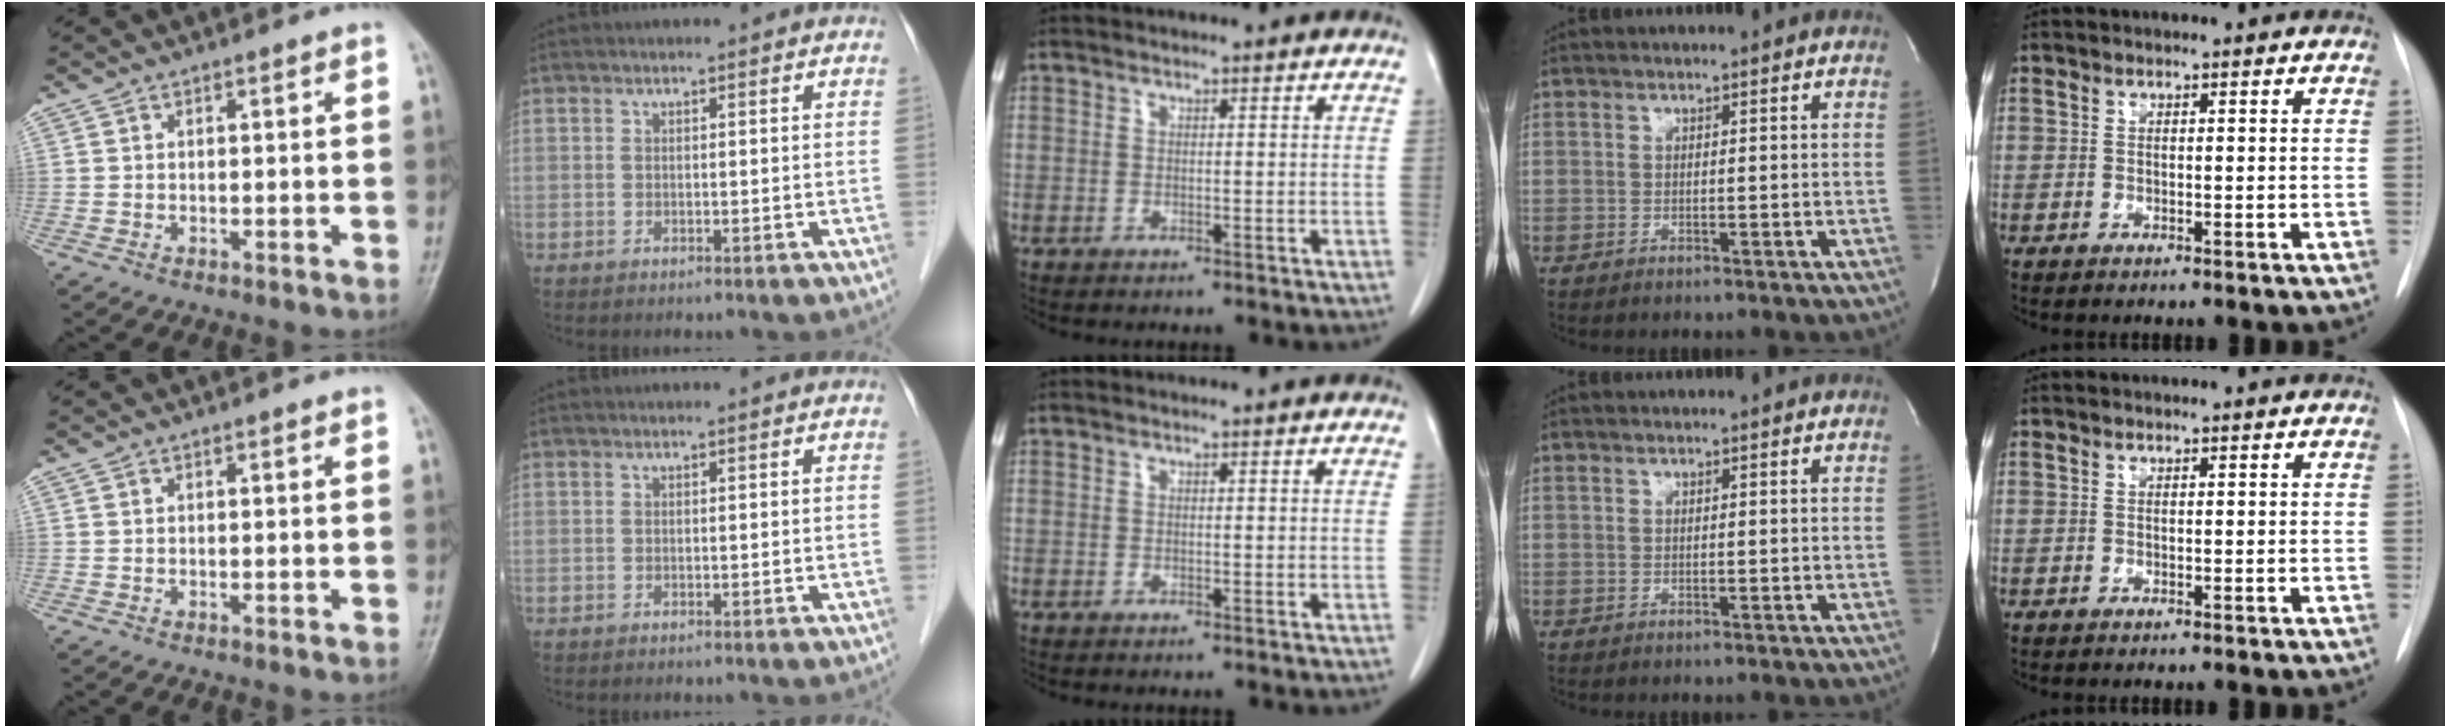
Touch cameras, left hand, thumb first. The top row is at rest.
{}